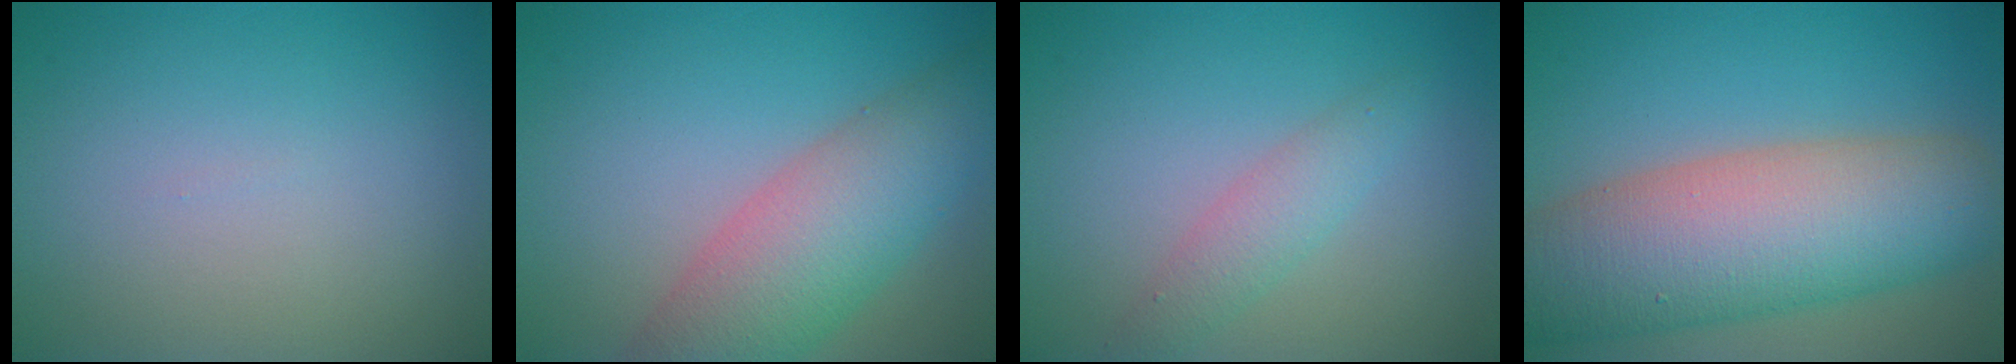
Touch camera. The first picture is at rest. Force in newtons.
{"total": 7.7, "press": 7.7, "slide": 0.4}
{"total": 2.3, "press": 2.3, "slide": 0.1}
{"total": 12.2, "press": 12.2, "slide": 0.7}